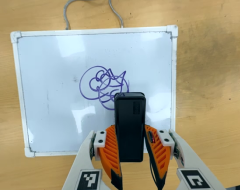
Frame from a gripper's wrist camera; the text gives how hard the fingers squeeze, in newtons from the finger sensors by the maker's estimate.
{"total": 3.8, "left": 2.4, "right": 5.1}